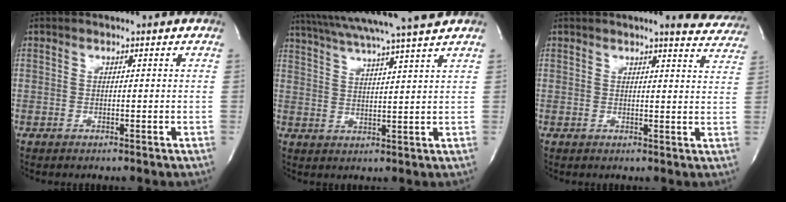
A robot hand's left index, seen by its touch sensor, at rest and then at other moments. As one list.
[{"total": 15.0, "force": [13.0, -1.8, 7.1], "torque": [-0.128, -0.003, 0.189]}, {"total": 9.0, "force": [8.4, 1.3, 3.0], "torque": [-0.018, -0.021, 0.068]}]